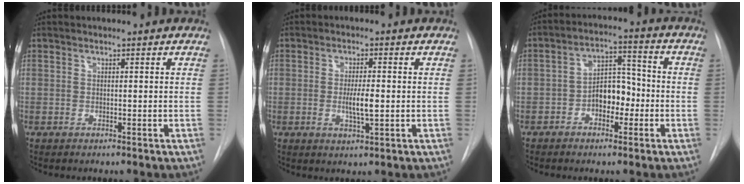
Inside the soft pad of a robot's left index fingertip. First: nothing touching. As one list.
[{"total": 4.2, "force": [-0.4, 0.7, 4.1], "torque": [-0.075, -0.005, -0.006]}, {"total": 6.6, "force": [-2.1, 3.8, 5.0], "torque": [-0.082, 0.025, -0.039]}]